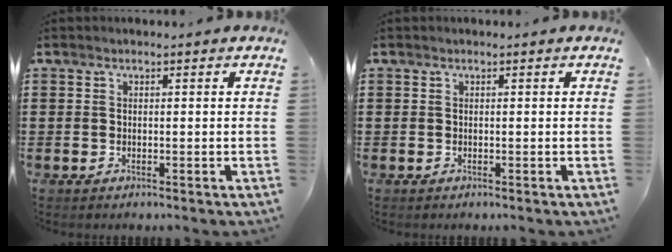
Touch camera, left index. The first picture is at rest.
{"total": 0.0}